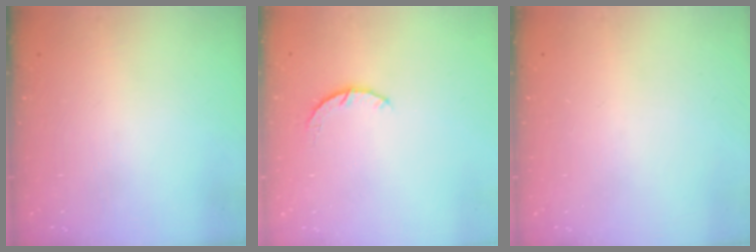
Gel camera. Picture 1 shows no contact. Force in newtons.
{"total": 3.1, "press": 3.1, "slide": 0.5}
{"total": 0.0}